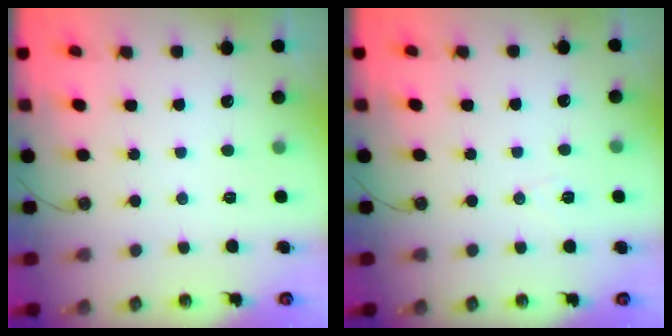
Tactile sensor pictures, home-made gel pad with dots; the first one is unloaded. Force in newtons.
{"total": 4.5, "press": 3.9, "slide": 2.3}